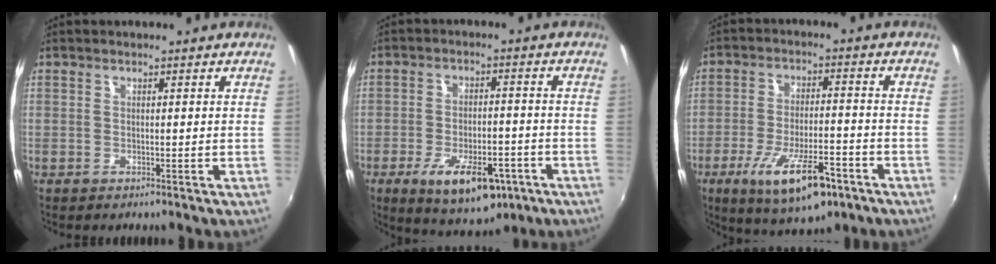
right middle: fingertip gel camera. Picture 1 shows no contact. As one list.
[{"total": 13.3, "force": [-7.0, 6.1, 9.6], "torque": [-0.181, -0.020, -0.099]}, {"total": 13.8, "force": [-7.7, 4.2, 10.6], "torque": [-0.205, -0.030, -0.123]}]